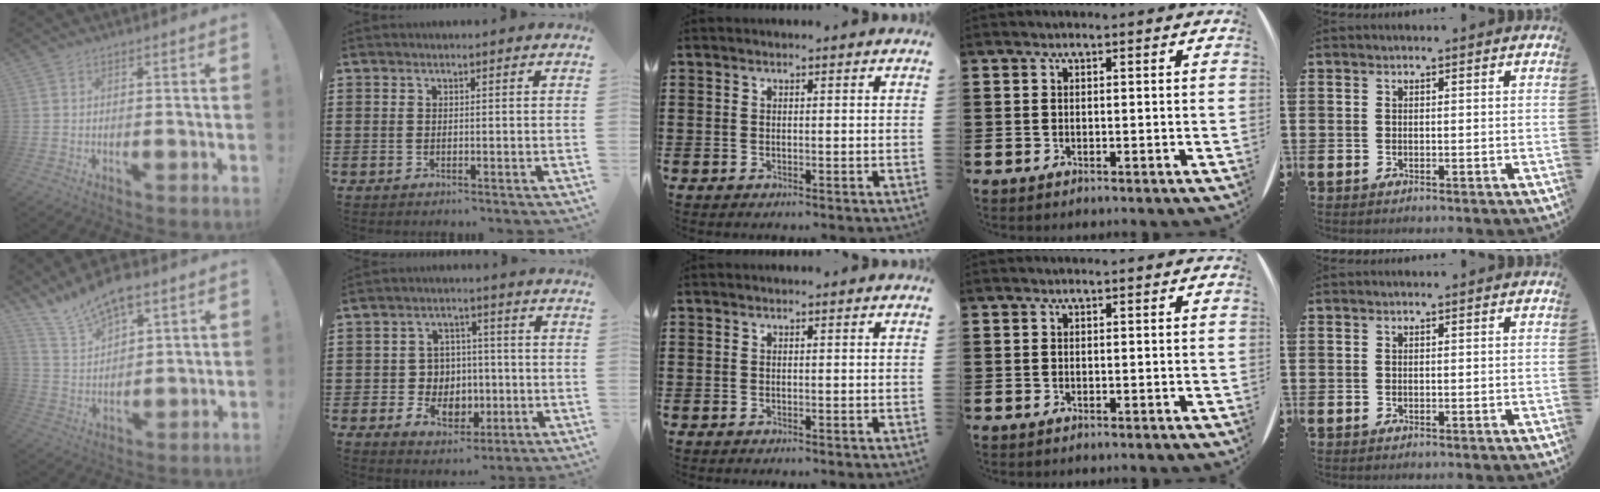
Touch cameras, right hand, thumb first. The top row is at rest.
{"thumb": {"total": 11.7, "force": [9.4, 4.5, 5.2], "torque": [-0.108, -0.058, 0.177]}, "index": {"total": 6.0, "force": [-0.5, 5.7, 1.6], "torque": [-0.037, 0.006, -0.008]}}